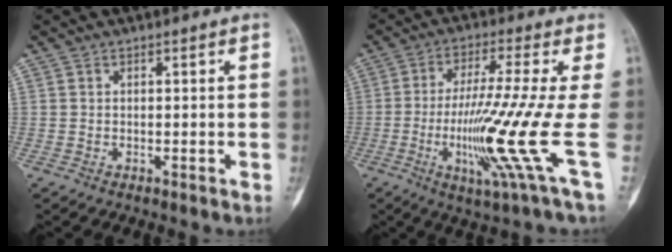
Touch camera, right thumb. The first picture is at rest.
{"total": 15.1, "force": [-2.9, -1.2, 14.8], "torque": [-0.282, -0.023, -0.062]}